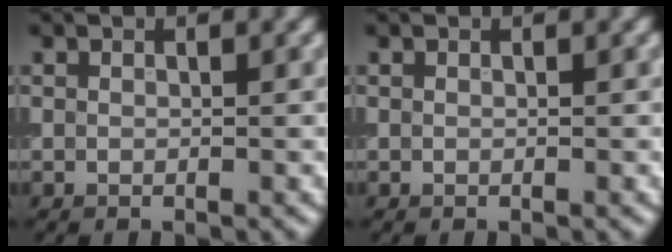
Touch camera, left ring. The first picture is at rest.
{"total": 0.0}